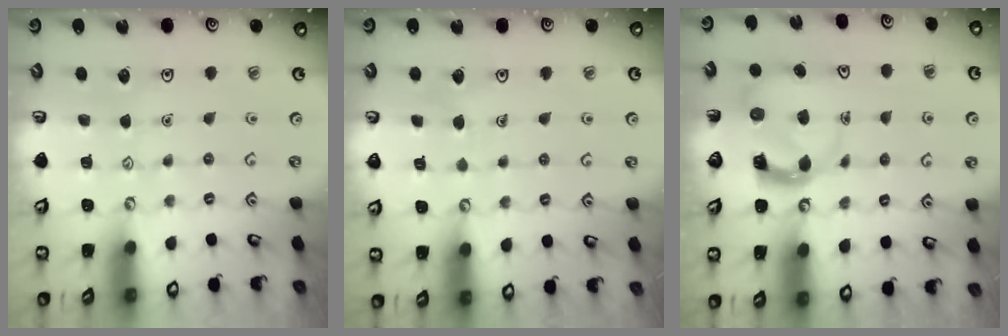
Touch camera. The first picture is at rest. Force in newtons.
{"total": 2.2, "press": 2.2, "slide": 0.1}
{"total": 4.0, "press": 4.0, "slide": 0.5}